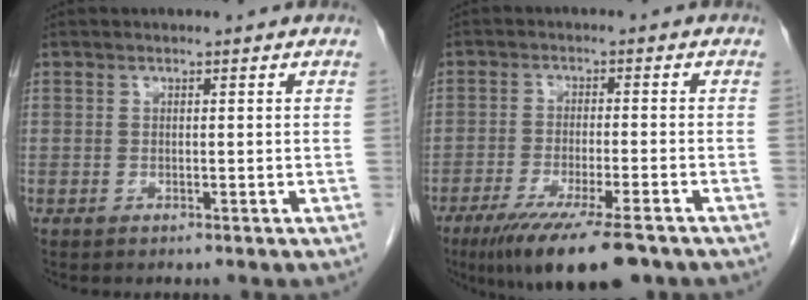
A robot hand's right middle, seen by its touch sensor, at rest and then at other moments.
{"total": 12.9, "force": [-9.4, 1.6, 8.6], "torque": [-0.132, -0.029, -0.148]}